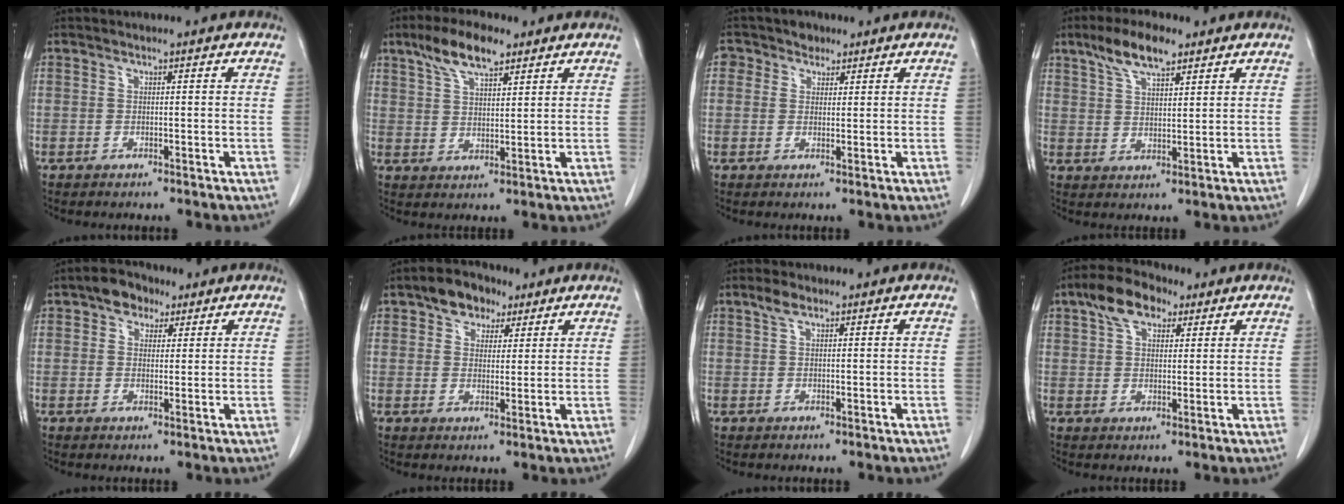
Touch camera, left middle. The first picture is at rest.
{"total": 8.0, "force": [5.4, 2.4, 5.4], "torque": [-0.108, 0.014, 0.101]}
{"total": 3.1, "force": [1.7, 2.6, 0.5], "torque": [-0.009, 0.011, 0.028]}
{"total": 7.4, "force": [5.1, 2.1, 5.0], "torque": [-0.101, 0.013, 0.097]}
{"total": 4.3, "force": [2.5, 2.9, 2.0], "torque": [-0.033, 0.017, 0.042]}
{"total": 5.8, "force": [3.6, 3.8, 2.6], "torque": [-0.040, 0.019, 0.062]}
{"total": 1.9, "force": [1.3, 0.7, 1.2], "torque": [-0.027, 0.009, 0.026]}
{"total": 7.3, "force": [4.2, 3.8, 4.6], "torque": [-0.088, 0.027, 0.077]}